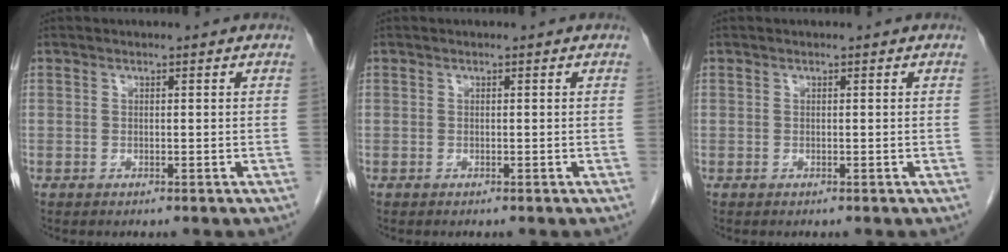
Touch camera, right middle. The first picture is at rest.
{"total": 0.0}
{"total": 0.0}